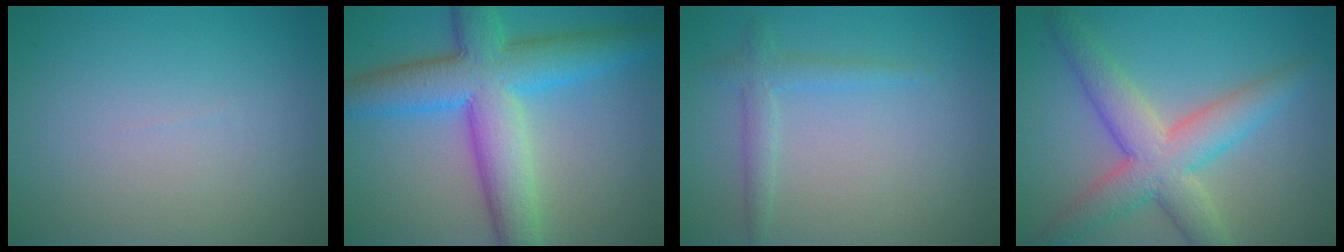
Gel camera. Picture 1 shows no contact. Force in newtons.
{"total": 9.6, "press": 9.6, "slide": 0.3}
{"total": 1.9, "press": 1.9, "slide": 0.1}
{"total": 6.7, "press": 6.7, "slide": 0.2}